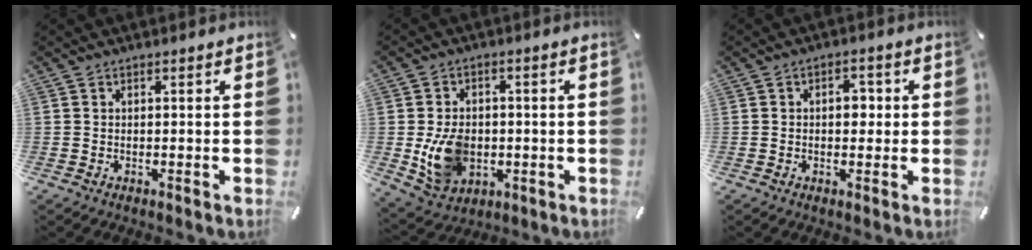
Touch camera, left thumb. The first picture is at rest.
{"total": 10.7, "force": [-1.4, 8.5, 6.5], "torque": [-0.118, 0.003, -0.025]}
{"total": 4.1, "force": [0.0, 2.7, 3.1], "torque": [-0.037, 0.001, -0.009]}